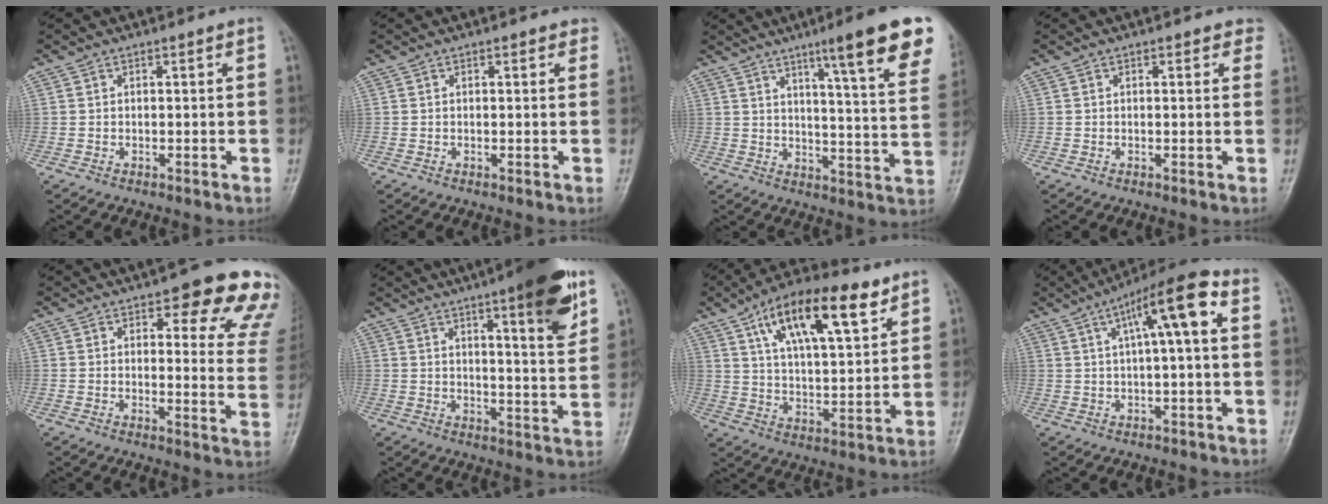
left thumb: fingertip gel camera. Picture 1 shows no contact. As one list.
[{"total": 1.0, "force": [0.6, 0.5, 0.6], "torque": [0.001, 0.000, 0.001]}, {"total": 18.8, "force": [11.4, 1.9, 14.9], "torque": [-0.174, -0.049, 0.146]}, {"total": 1.9, "force": [1.2, 1.1, 0.9], "torque": [0.015, -0.001, 0.003]}, {"total": 15.8, "force": [10.7, 5.5, 10.3], "torque": [-0.067, -0.047, 0.106]}, {"total": 13.4, "force": [7.3, 2.4, 11.0], "torque": [-0.135, -0.036, 0.097]}, {"total": 18.1, "force": [9.5, 6.6, 14.0], "torque": [-0.205, -0.024, 0.160]}, {"total": 11.5, "force": [3.1, 2.4, 10.8], "torque": [-0.182, 0.032, 0.042]}]